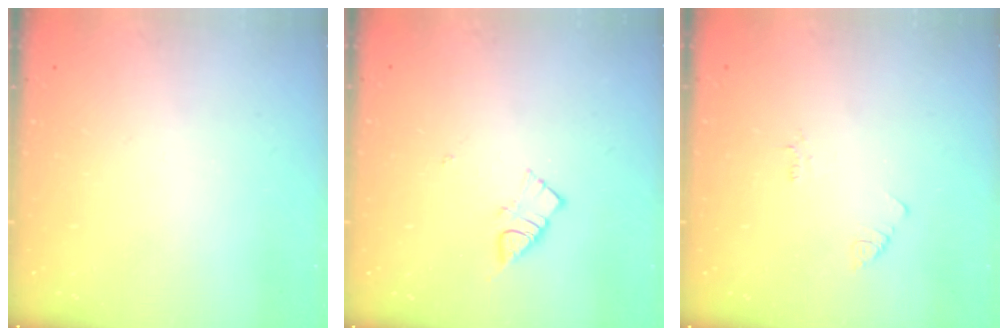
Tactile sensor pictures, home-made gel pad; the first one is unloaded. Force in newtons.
{"total": 5.9, "press": 5.9, "slide": 0.5}
{"total": 1.9, "press": 1.9, "slide": 0.2}